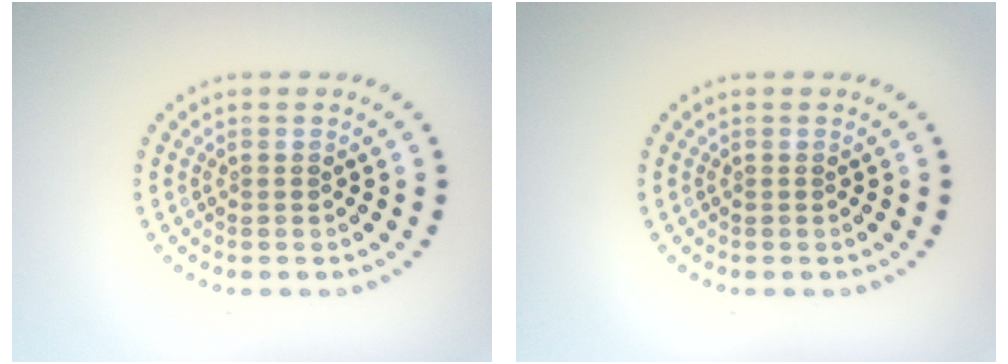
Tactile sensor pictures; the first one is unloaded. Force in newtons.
{"total": 0.0}